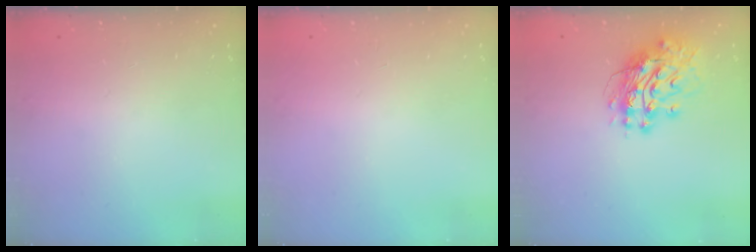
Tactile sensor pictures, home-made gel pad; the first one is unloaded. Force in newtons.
{"total": 0.0}
{"total": 13.6, "press": 13.6, "slide": 1.4}